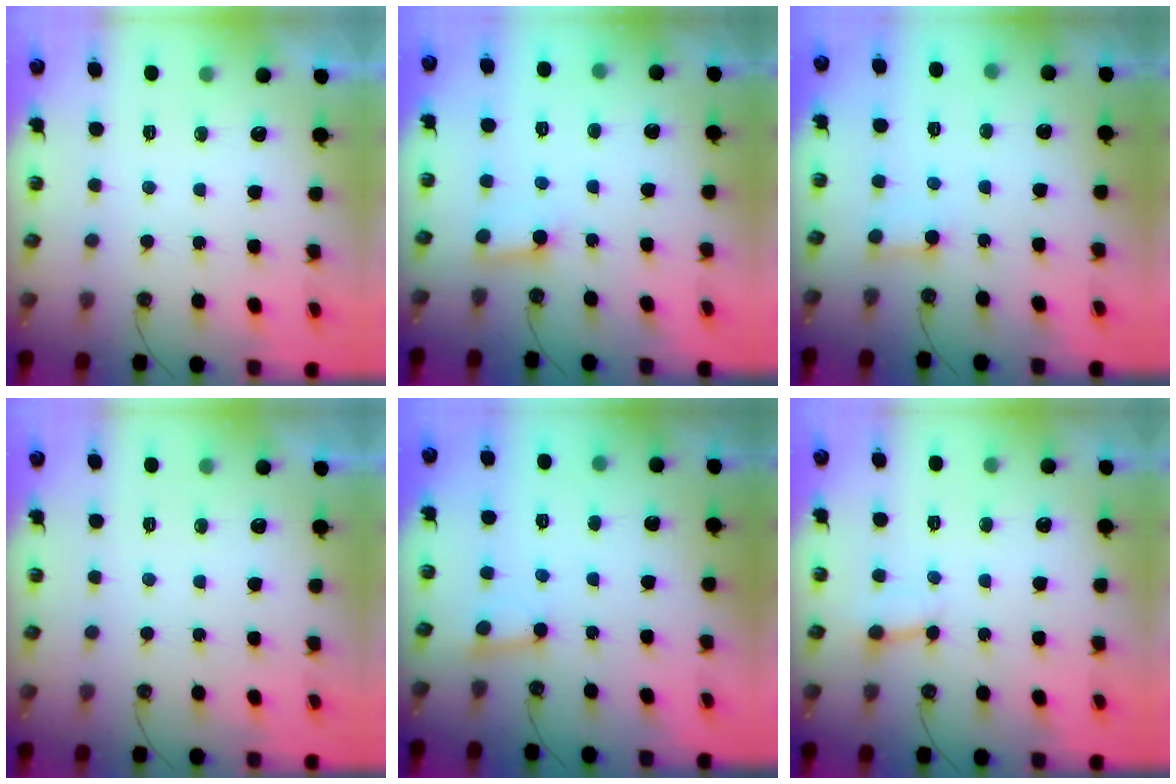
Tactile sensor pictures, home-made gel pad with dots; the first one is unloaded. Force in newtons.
{"total": 2.6, "press": 2.6, "slide": 0.4}
{"total": 2.8, "press": 2.8, "slide": 0.3}
{"total": 0.0}
{"total": 2.8, "press": 2.7, "slide": 0.6}
{"total": 2.4, "press": 2.4, "slide": 0.1}